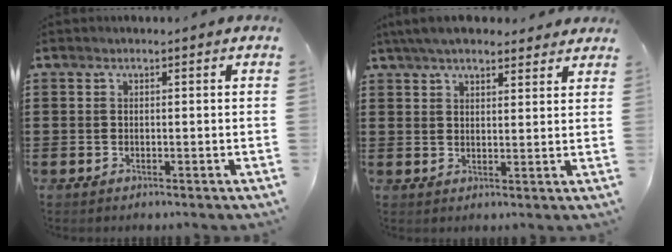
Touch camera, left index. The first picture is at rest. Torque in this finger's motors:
{"motor_torque": [2.14, 0.00, 0.82, 0.21]}